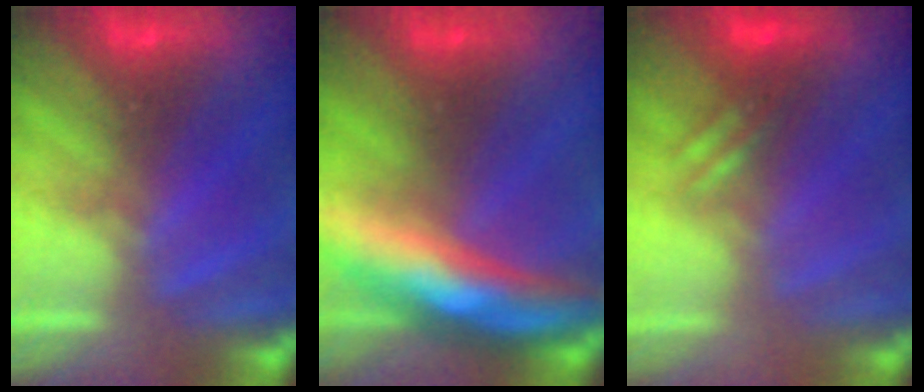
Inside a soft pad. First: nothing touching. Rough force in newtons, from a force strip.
{"total": 7.5}
{"total": 2.5}